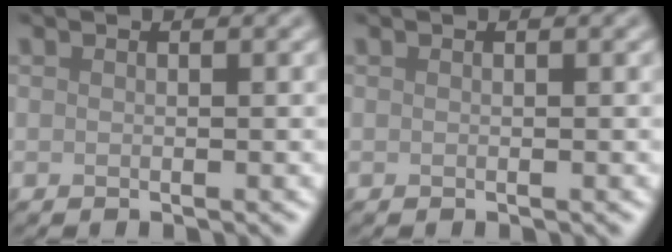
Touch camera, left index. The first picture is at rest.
{"total": 0.0}